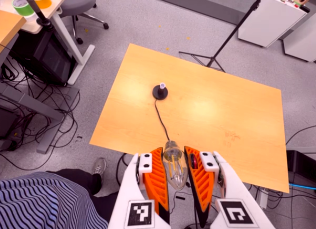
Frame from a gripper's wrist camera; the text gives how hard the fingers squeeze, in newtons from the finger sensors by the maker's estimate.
{"total": 22.8, "left": 24.5, "right": 21.0}